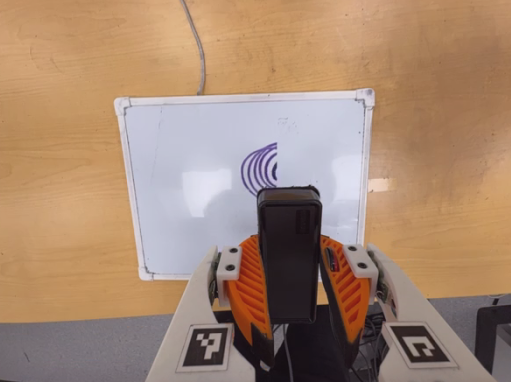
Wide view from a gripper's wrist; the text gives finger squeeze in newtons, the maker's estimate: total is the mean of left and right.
{"total": 6.1, "left": 5.3, "right": 6.8}